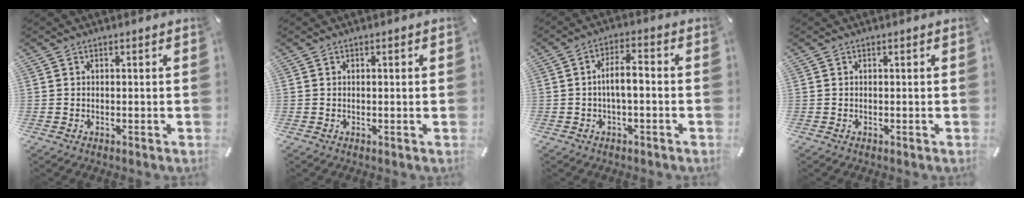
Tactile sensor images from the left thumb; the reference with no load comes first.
{"total": 0.9, "force": [0.1, 0.1, 0.9], "torque": [-0.015, 0.001, 0.001]}
{"total": 5.7, "force": [-1.1, 2.1, 5.1], "torque": [-0.097, 0.012, -0.023]}
{"total": 0.0}